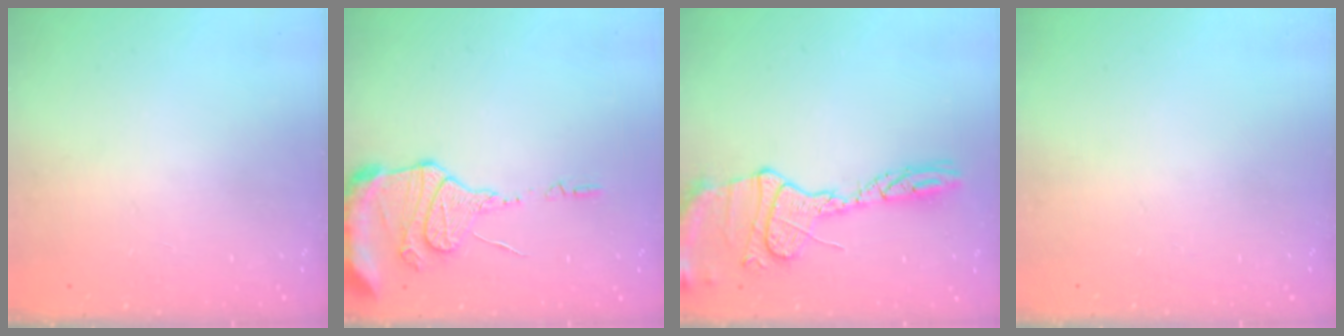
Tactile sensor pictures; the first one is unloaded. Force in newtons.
{"total": 13.5, "press": 13.4, "slide": 1.7}
{"total": 14.8, "press": 14.8, "slide": 1.1}
{"total": 0.0}